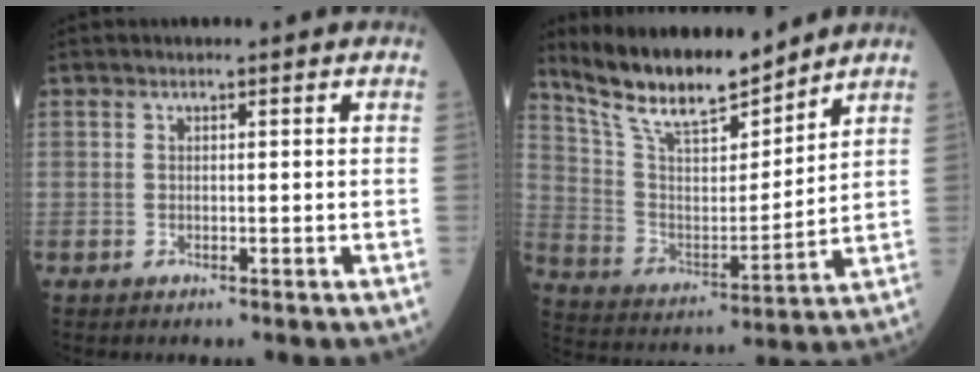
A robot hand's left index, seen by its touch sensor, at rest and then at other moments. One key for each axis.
{"total": 14.5, "fx": 12.9, "fy": 2.4, "fz": 6.1, "tx": -0.117, "ty": 0.000, "tz": 0.244}